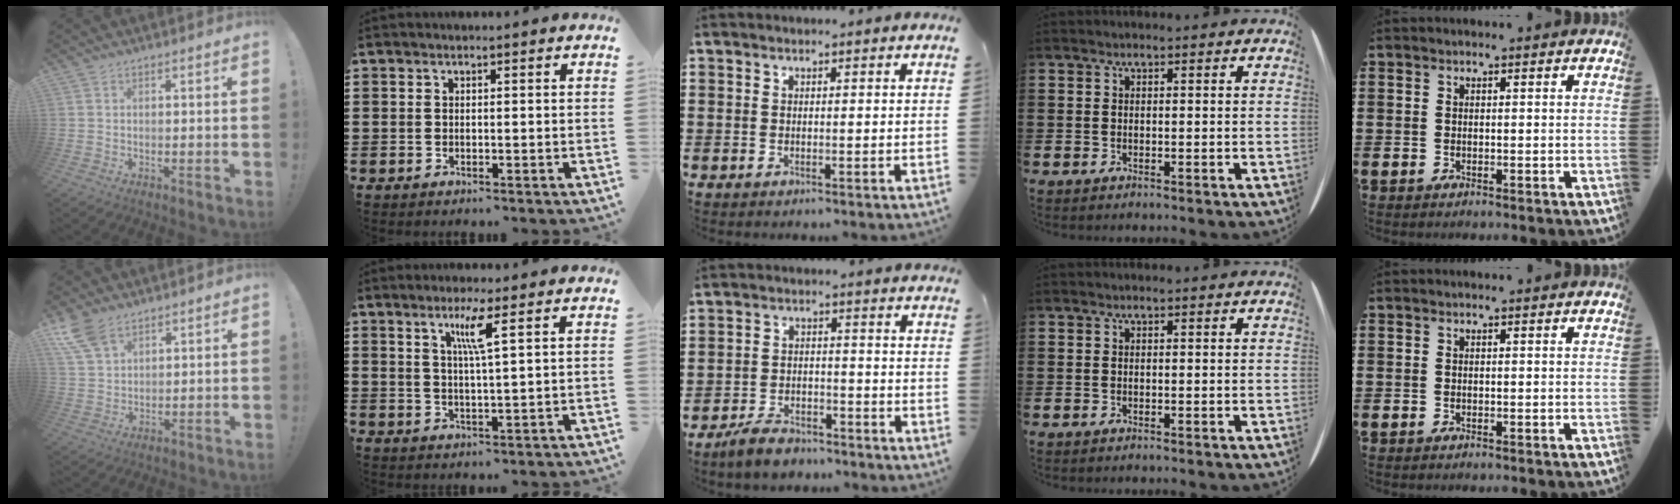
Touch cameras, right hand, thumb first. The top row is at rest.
{"thumb": {"total": 8.5, "force": [5.8, 4.4, 4.4], "torque": [-0.092, -0.023, 0.113]}, "index": {"total": 4.6, "force": [2.2, -0.3, 4.0], "torque": [-0.086, -0.003, 0.033]}, "middle": {"total": 4.5, "force": [-4.2, 1.2, 1.3], "torque": [-0.037, 0.006, -0.087]}}